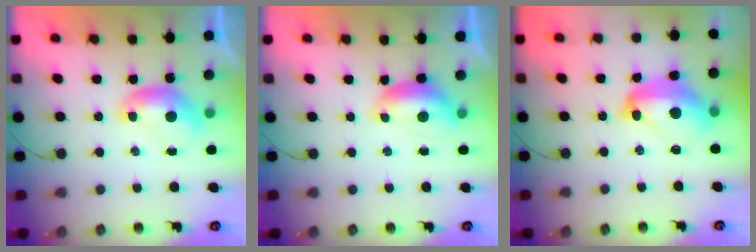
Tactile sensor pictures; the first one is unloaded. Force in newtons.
{"total": 0.9, "press": 0.6, "slide": 0.6}
{"total": 9.7, "press": 9.6, "slide": 1.3}